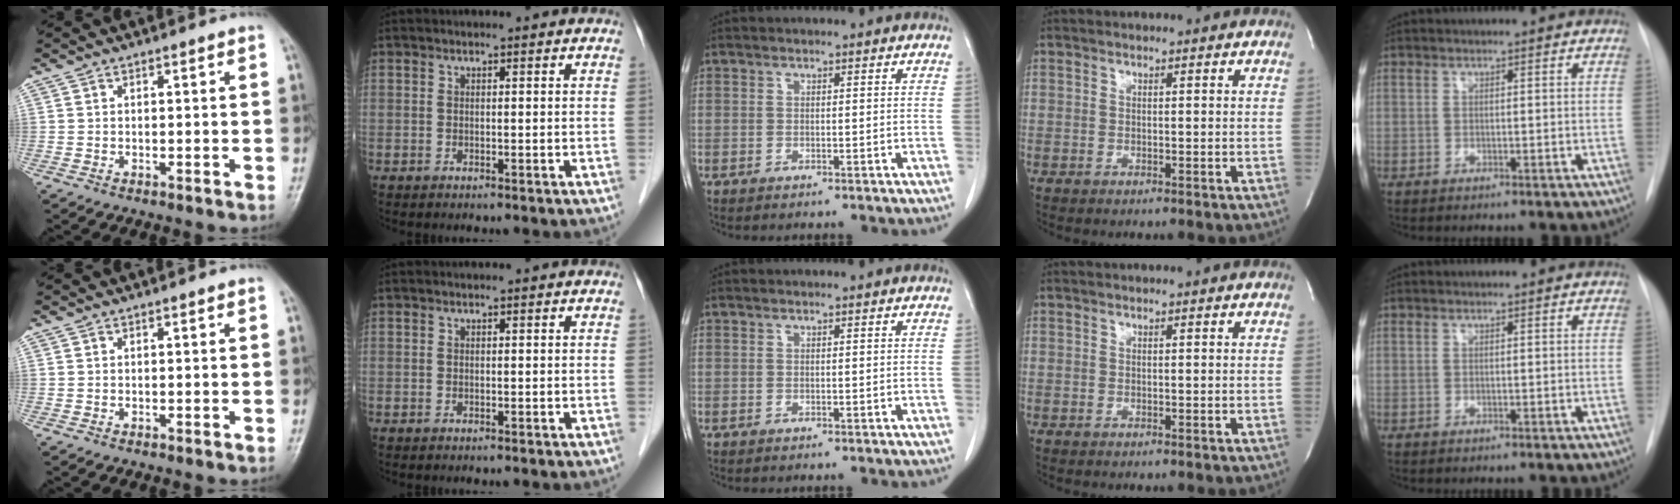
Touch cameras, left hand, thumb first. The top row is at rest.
{}